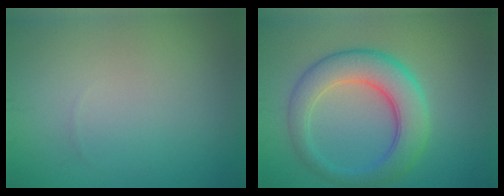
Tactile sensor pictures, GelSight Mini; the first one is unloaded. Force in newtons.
{"total": 6.4, "press": 6.4, "slide": 0.1}